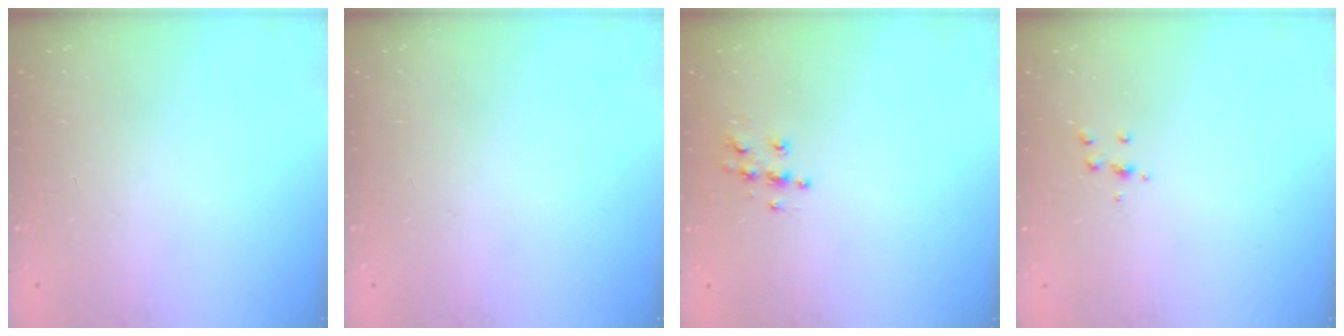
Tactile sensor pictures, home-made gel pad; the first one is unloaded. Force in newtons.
{"total": 0.0}
{"total": 6.6, "press": 6.6, "slide": 0.3}
{"total": 4.1, "press": 4.1, "slide": 0.6}